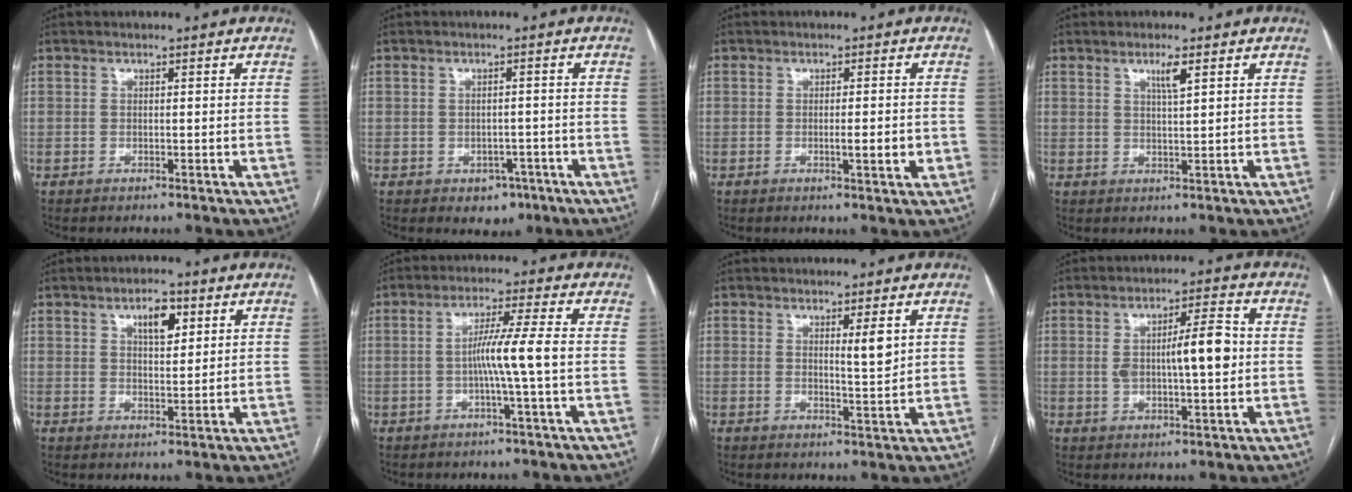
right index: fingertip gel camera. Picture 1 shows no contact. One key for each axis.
{"total": 3.0, "fx": -1.5, "fy": 2.4, "fz": 1.2, "tx": -0.006, "ty": 0.006, "tz": -0.011}
{"total": 3.2, "fx": -0.7, "fy": 0.3, "fz": 3.1, "tx": -0.048, "ty": -0.003, "tz": -0.009}
{"total": 2.7, "fx": 1.5, "fy": 0.0, "fz": 2.3, "tx": -0.043, "ty": -0.004, "tz": 0.026}
{"total": 4.9, "fx": 2.3, "fy": 1.9, "fz": 3.8, "tx": -0.063, "ty": 0.003, "tz": 0.039}
{"total": 6.2, "fx": -0.9, "fy": -1.3, "fz": 6.0, "tx": -0.104, "ty": 0.008, "tz": -0.016}
{"total": 3.5, "fx": 1.4, "fy": 0.3, "fz": 3.2, "tx": -0.050, "ty": -0.009, "tz": 0.022}
{"total": 8.5, "fx": 0.5, "fy": 1.8, "fz": 8.2, "tx": -0.136, "ty": 0.015, "tz": 0.011}